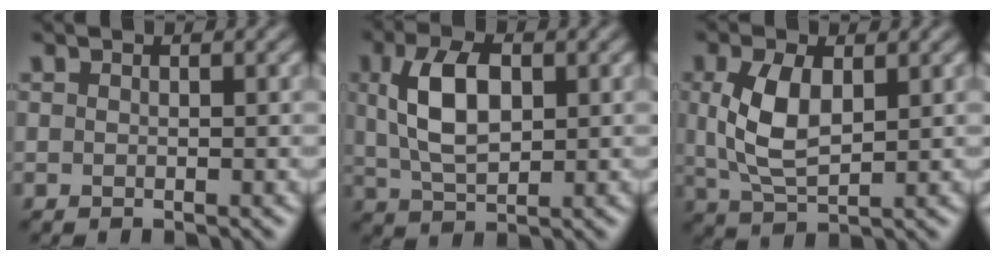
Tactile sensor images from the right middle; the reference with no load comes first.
{"total": 5.3, "force": [1.1, 2.8, 4.4], "torque": [-0.094, 0.007, 0.023]}
{"total": 4.6, "force": [0.7, 2.3, 3.9], "torque": [-0.094, 0.001, 0.020]}